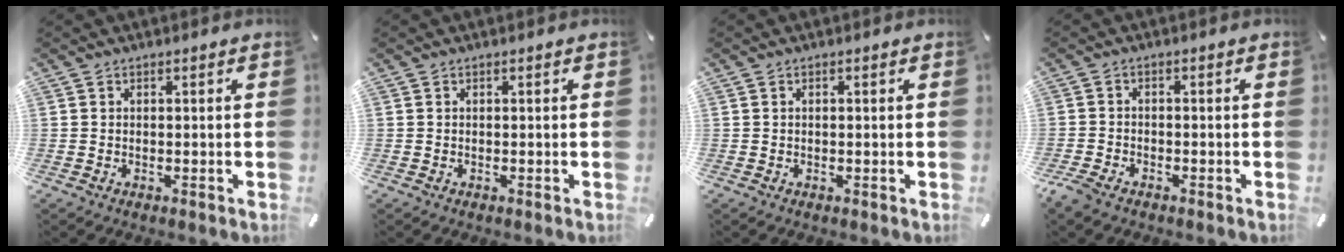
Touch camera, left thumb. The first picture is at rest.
{"total": 0.0}
{"total": 0.0}
{"total": 3.1, "force": [-2.5, 1.3, 1.2], "torque": [-0.040, 0.006, -0.053]}